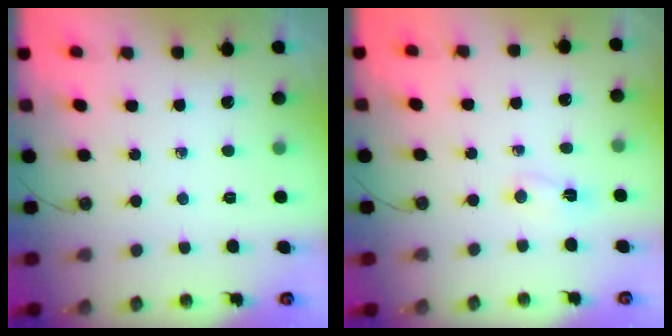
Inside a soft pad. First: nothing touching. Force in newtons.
{"total": 2.4, "press": 2.4, "slide": 0.5}